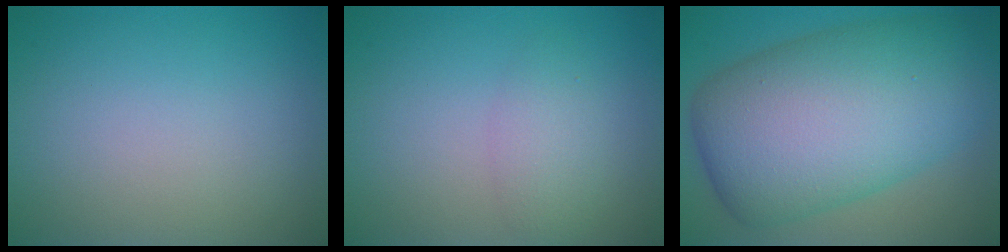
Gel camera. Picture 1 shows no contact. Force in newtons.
{"total": 2.1, "press": 2.1, "slide": 0.1}
{"total": 13.7, "press": 13.7, "slide": 0.3}